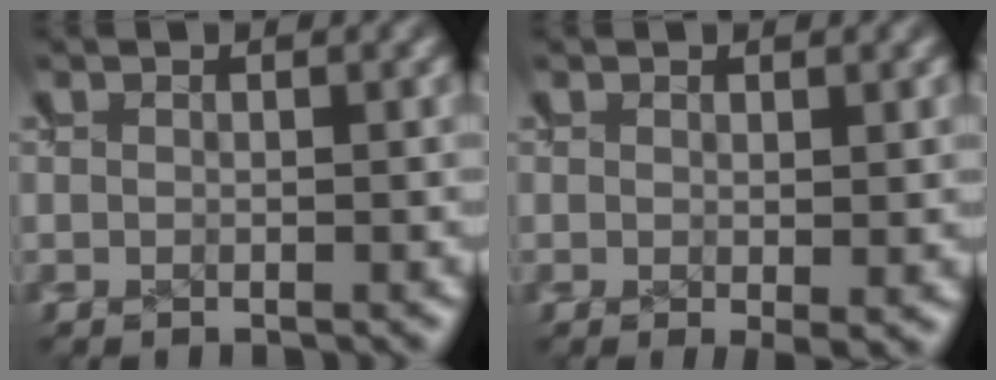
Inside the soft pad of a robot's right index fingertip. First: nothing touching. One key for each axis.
{"total": 1.4, "fx": -0.1, "fy": 0.3, "fz": 1.3, "tx": -0.015, "ty": -0.009, "tz": 0.004}